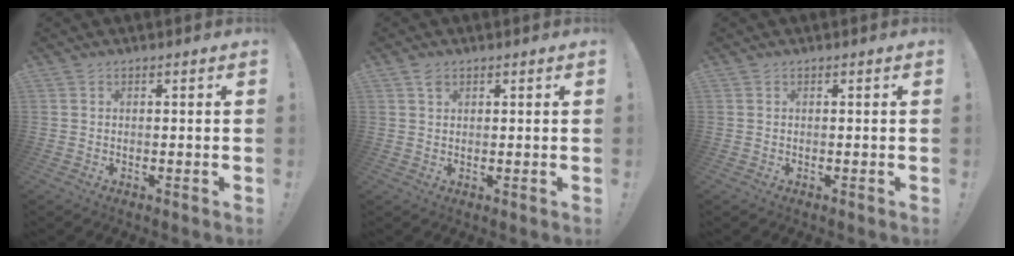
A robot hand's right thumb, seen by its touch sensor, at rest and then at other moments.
{"total": 1.8, "force": [1.3, 1.1, 0.7], "torque": [-0.001, -0.005, 0.021]}
{"total": 0.0}